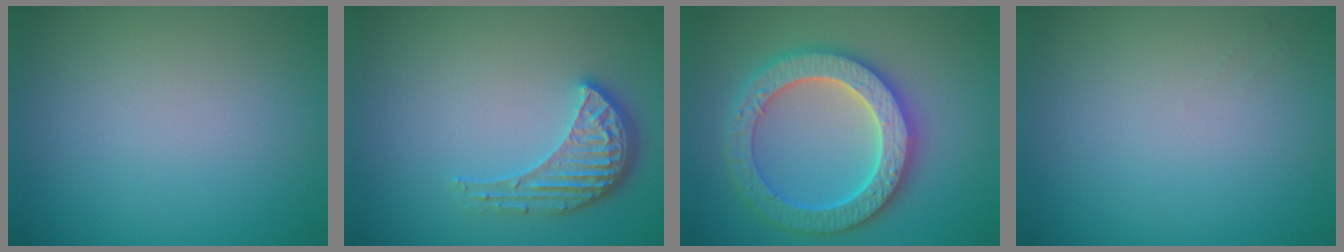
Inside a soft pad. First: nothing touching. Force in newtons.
{"total": 3.5, "press": 2.8, "slide": 2.1}
{"total": 6.4, "press": 6.2, "slide": 1.3}
{"total": 0.6, "press": 0.5, "slide": 0.3}